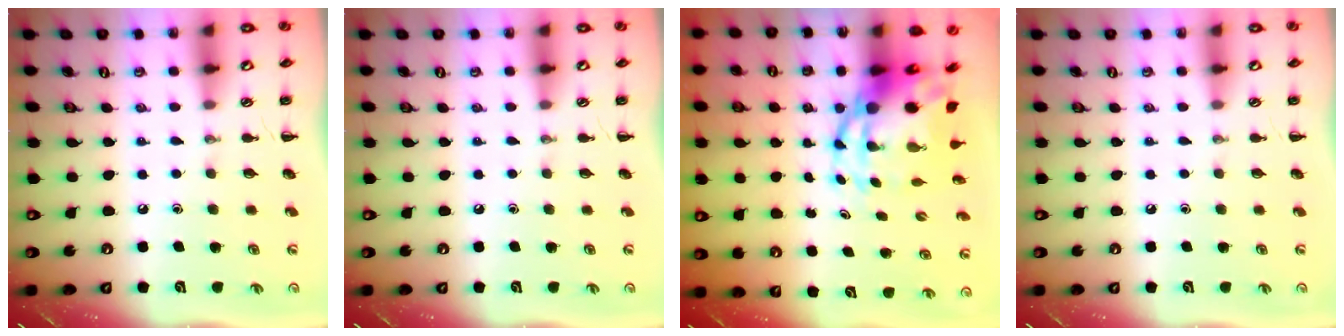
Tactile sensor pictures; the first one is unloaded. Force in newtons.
{"total": 0.0}
{"total": 10.1, "press": 9.7, "slide": 2.9}
{"total": 0.0}